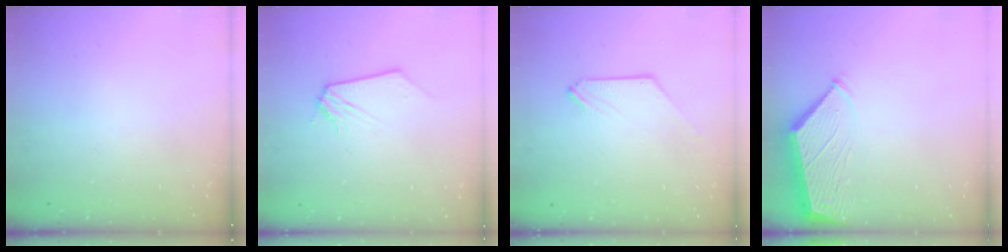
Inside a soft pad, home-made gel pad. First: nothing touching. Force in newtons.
{"total": 0.0}
{"total": 0.0}
{"total": 3.6, "press": 3.6, "slide": 0.6}